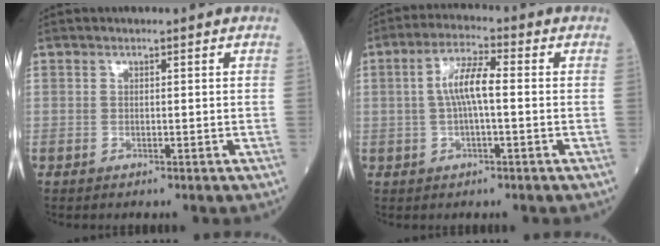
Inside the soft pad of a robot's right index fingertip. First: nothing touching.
{"total": 6.1, "force": [0.2, 1.2, 6.0], "torque": [-0.121, 0.016, -0.001]}